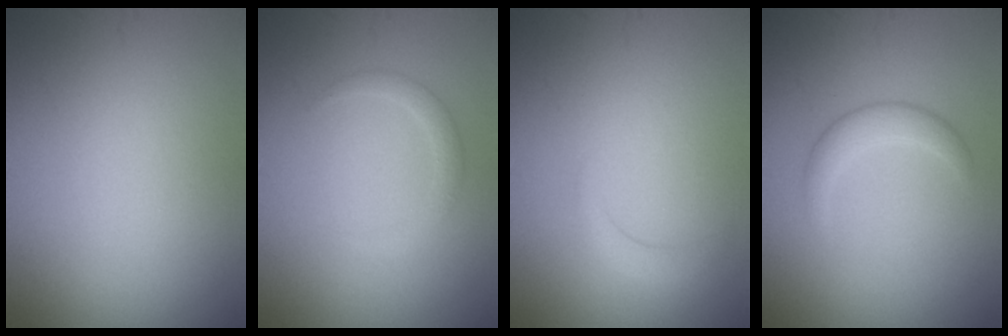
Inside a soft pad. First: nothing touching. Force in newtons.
{"total": 1.4, "press": 1.4, "slide": 0.1}
{"total": 1.4, "press": 1.3, "slide": 0.3}
{"total": 2.1, "press": 2.1, "slide": 0.1}